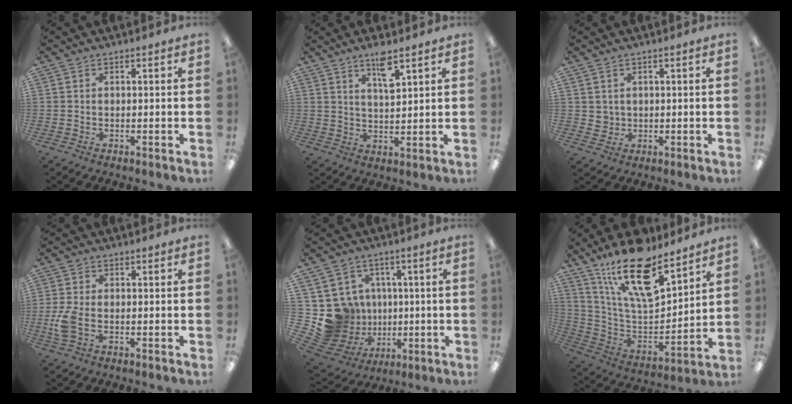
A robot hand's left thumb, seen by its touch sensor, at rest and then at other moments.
{"total": 6.5, "force": [4.3, 1.6, 4.5], "torque": [-0.077, -0.018, 0.070]}
{"total": 2.4, "force": [1.3, 2.0, 0.1], "torque": [-0.008, 0.002, 0.024]}
{"total": 5.6, "force": [-1.0, 2.9, 4.7], "torque": [-0.102, 0.001, -0.019]}
{"total": 12.6, "force": [0.2, 12.4, 2.3], "torque": [-0.076, -0.006, 0.035]}
{"total": 20.9, "force": [14.7, 7.3, 12.9], "torque": [-0.231, -0.092, 0.257]}